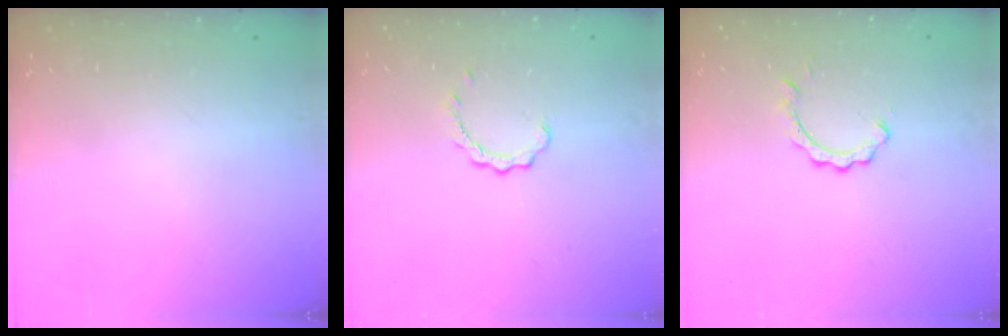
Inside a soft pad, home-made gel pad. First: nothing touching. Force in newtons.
{"total": 2.7, "press": 2.7, "slide": 0.3}
{"total": 2.8, "press": 2.7, "slide": 0.3}